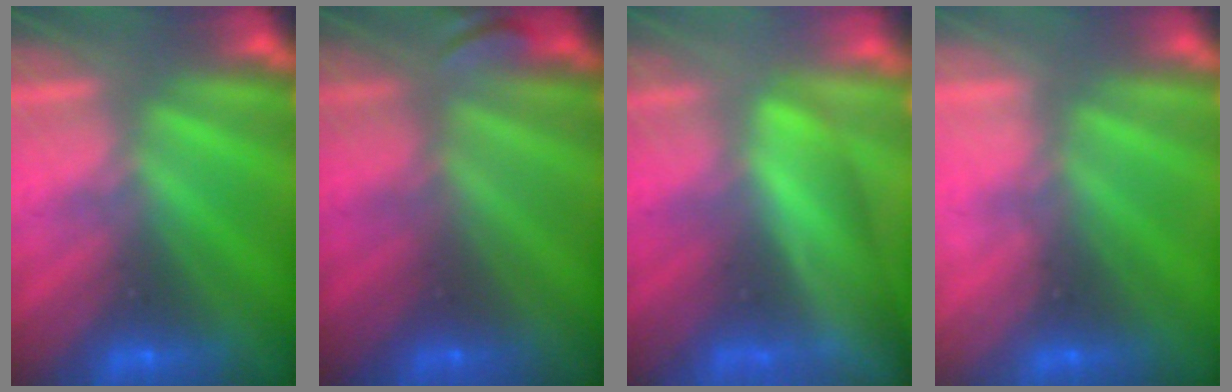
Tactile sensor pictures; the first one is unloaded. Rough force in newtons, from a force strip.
{"total": 2.3}
{"total": 4.0}
{"total": 2.3}